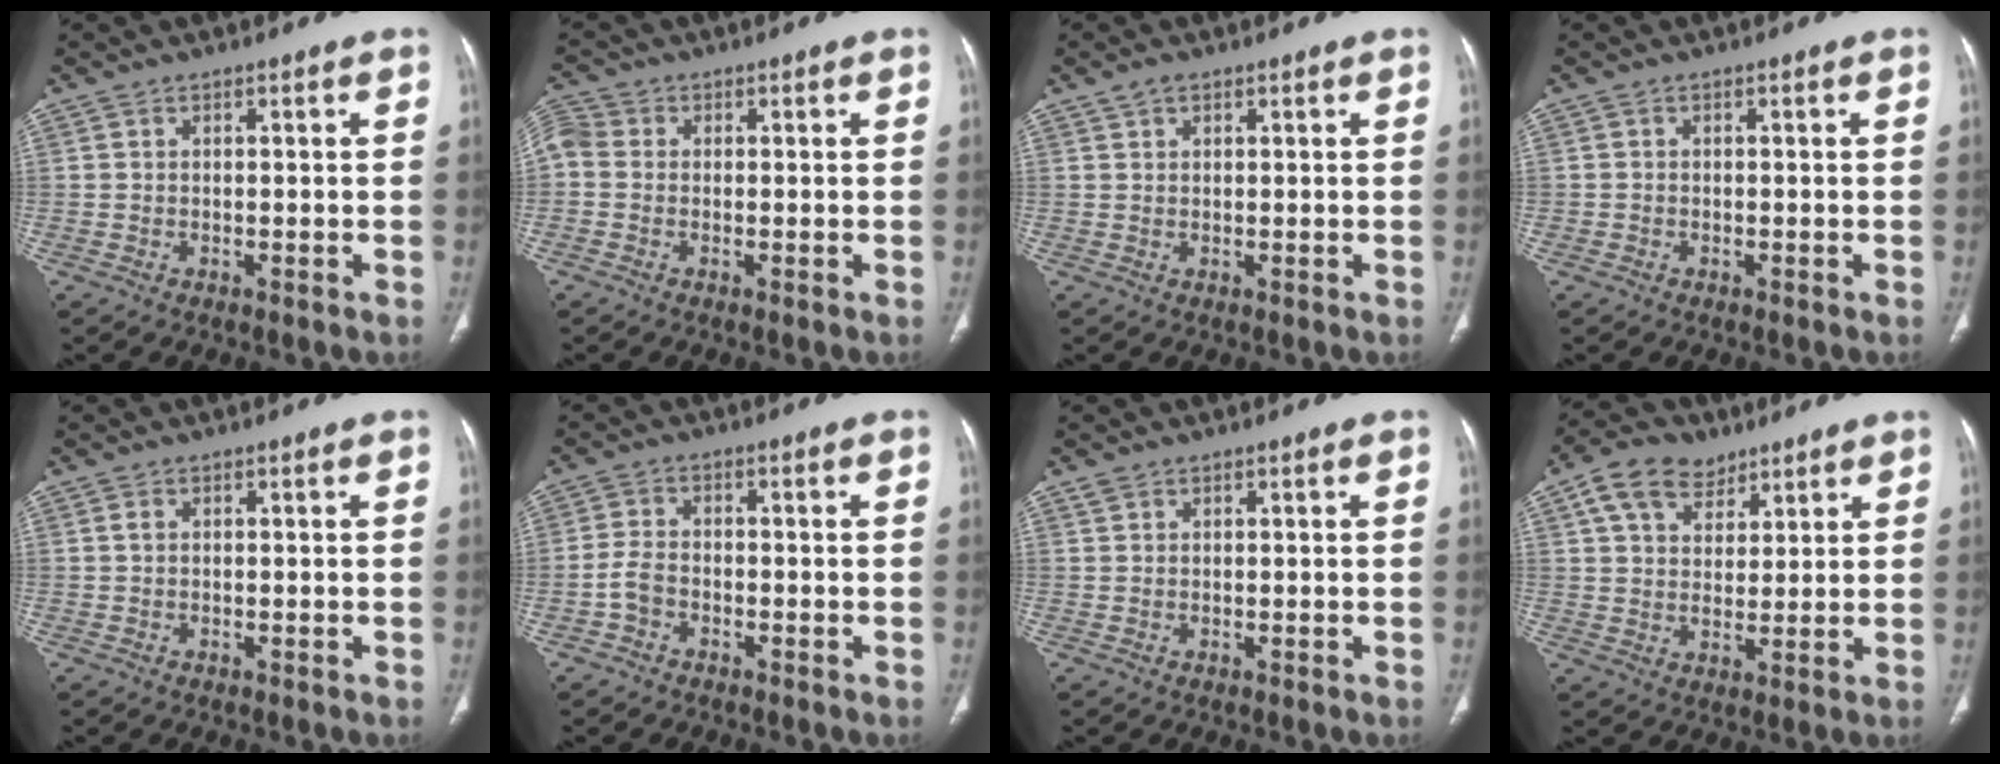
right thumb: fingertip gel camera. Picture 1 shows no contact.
{"total": 4.1, "force": [0.1, 3.3, 2.5], "torque": [-0.060, 0.009, -0.011]}
{"total": 1.6, "force": [1.0, 1.0, 0.8], "torque": [-0.013, 0.003, 0.018]}
{"total": 0.8, "force": [-0.3, 0.7, 0.0], "torque": [0.001, 0.005, -0.007]}
{"total": 0.7, "force": [0.2, 0.5, 0.5], "torque": [-0.008, 0.003, 0.003]}
{"total": 3.4, "force": [-1.5, 2.4, 1.9], "torque": [-0.038, 0.014, -0.032]}
{"total": 0.7, "force": [0.5, 0.5, 0.2], "torque": [-0.004, 0.002, 0.009]}
{"total": 10.4, "force": [5.7, 6.9, 5.2], "torque": [-0.071, -0.011, 0.102]}